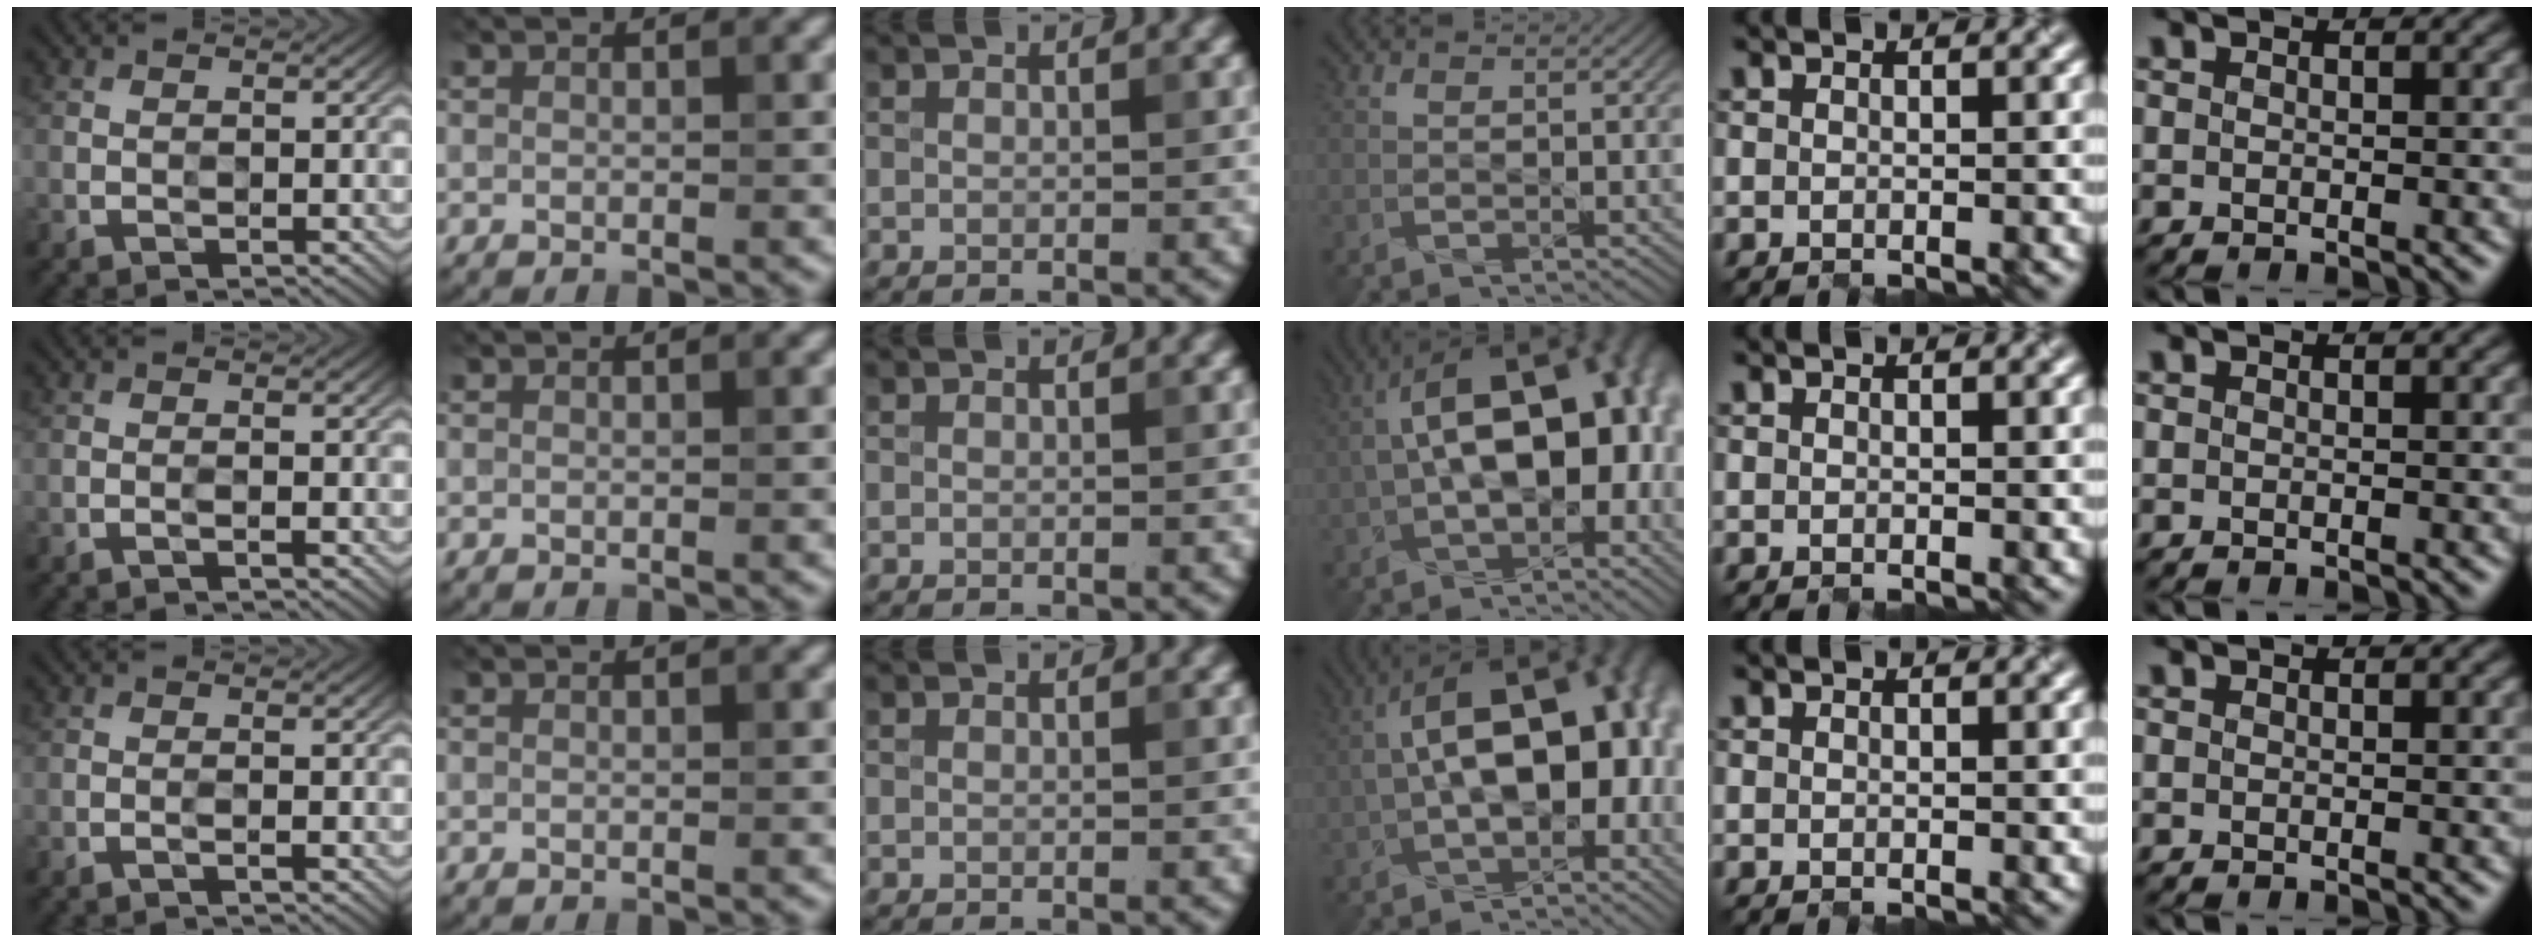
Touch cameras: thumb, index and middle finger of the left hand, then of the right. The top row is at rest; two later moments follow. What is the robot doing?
{"motion": "open", "object": "pencil case"}